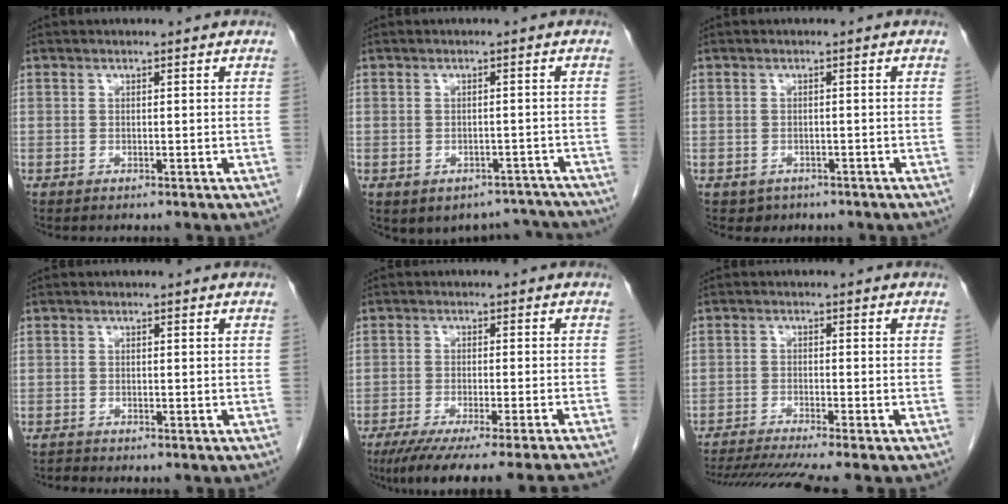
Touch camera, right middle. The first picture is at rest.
{"total": 7.8, "force": [-6.5, 4.3, 0.7], "torque": [0.005, 0.027, -0.069]}
{"total": 2.1, "force": [-1.2, 1.7, 0.2], "torque": [-0.008, 0.006, -0.010]}
{"total": 0.6, "force": [-0.6, 0.0, -0.2], "torque": [-0.004, -0.005, -0.013]}
{"total": 16.5, "force": [-14.5, -1.3, 7.9], "torque": [-0.085, -0.053, -0.207]}
{"total": 10.3, "force": [-8.9, -1.5, 4.9], "torque": [-0.066, -0.022, -0.143]}